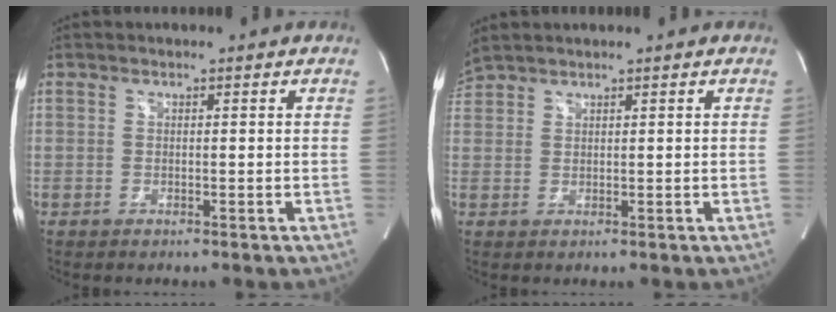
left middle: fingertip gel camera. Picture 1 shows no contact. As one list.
[{"total": 2.5, "force": [2.4, -0.2, 0.5], "torque": [-0.027, 0.025, 0.059]}]